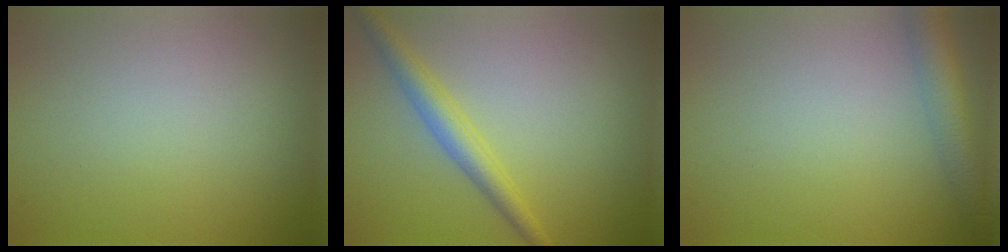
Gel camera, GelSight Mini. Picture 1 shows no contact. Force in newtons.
{"total": 3.0, "press": 3.0, "slide": 0.1}
{"total": 4.0, "press": 4.0, "slide": 0.2}